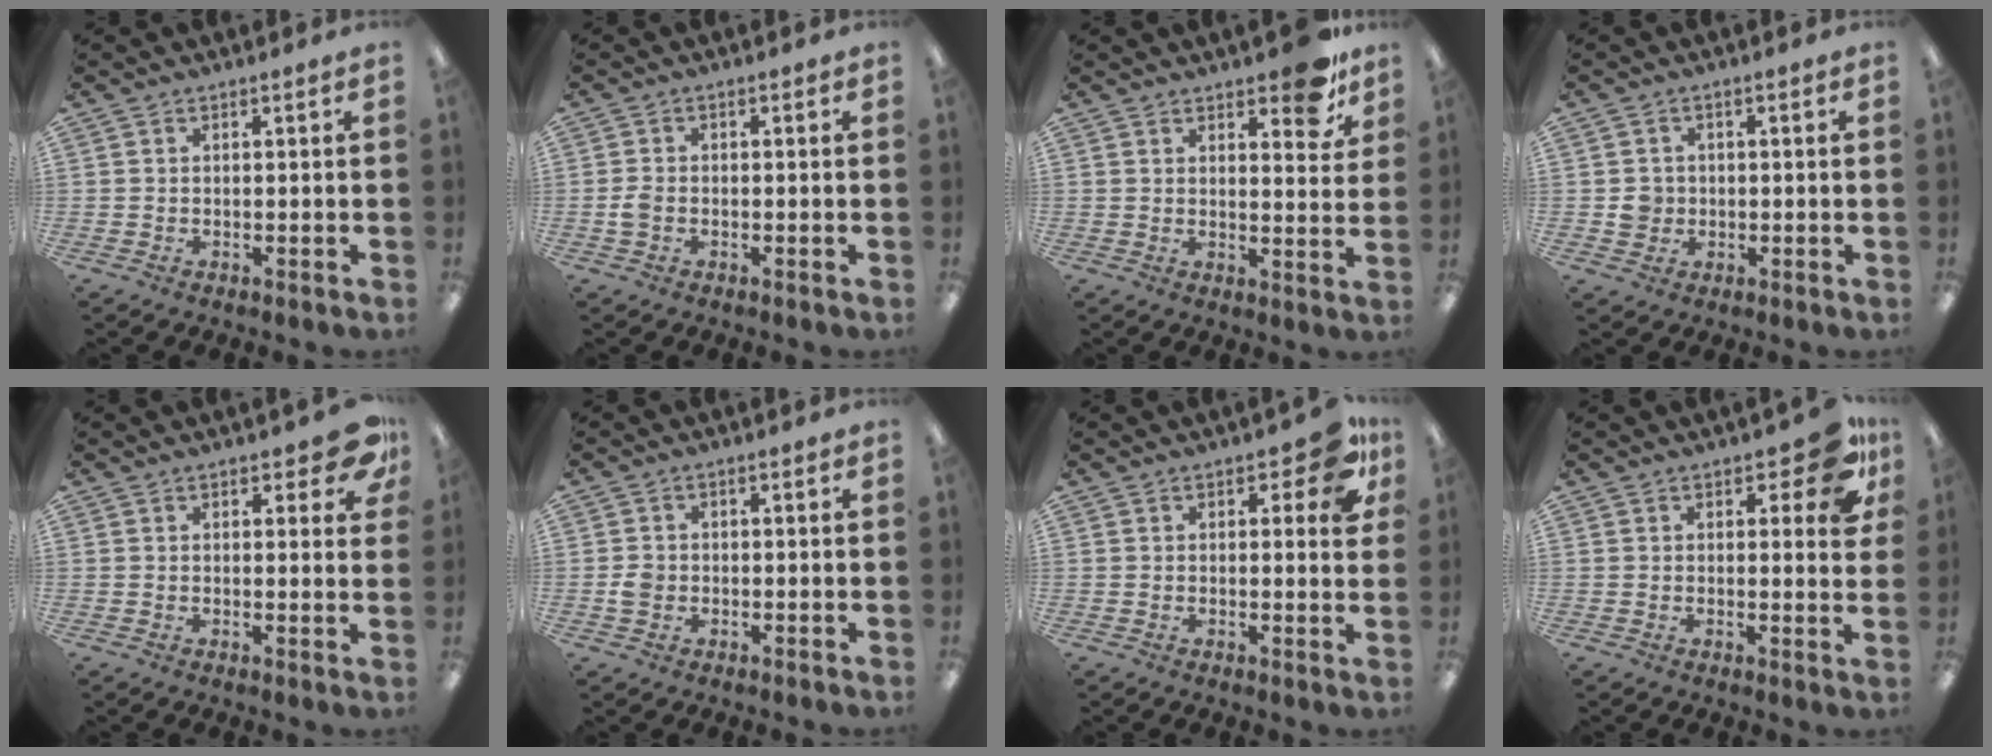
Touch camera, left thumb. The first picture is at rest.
{"total": 2.6, "force": [-0.7, 1.6, 1.9], "torque": [-0.034, 0.005, -0.012]}
{"total": 9.1, "force": [6.7, 3.5, 5.1], "torque": [-0.054, -0.039, 0.111]}
{"total": 3.6, "force": [-0.5, 3.4, 1.0], "torque": [-0.012, 0.003, -0.011]}
{"total": 6.9, "force": [3.9, 2.6, 5.0], "torque": [-0.054, -0.018, 0.063]}
{"total": 2.8, "force": [-0.6, 2.4, 1.3], "torque": [-0.023, 0.005, -0.012]}
{"total": 8.5, "force": [3.8, 3.5, 6.8], "torque": [-0.076, -0.014, 0.059]}
{"total": 10.1, "force": [5.0, 3.9, 7.9], "torque": [-0.090, -0.023, 0.081]}